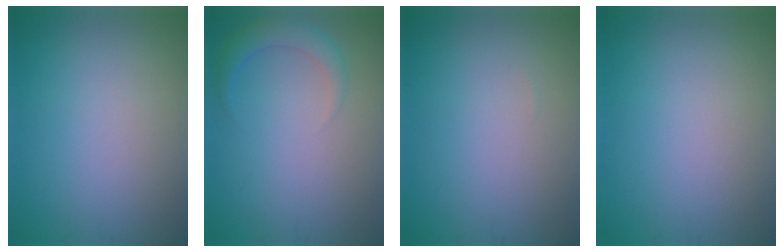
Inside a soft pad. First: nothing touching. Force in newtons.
{"total": 2.3, "press": 2.3, "slide": 0.2}
{"total": 0.0}
{"total": 0.0}